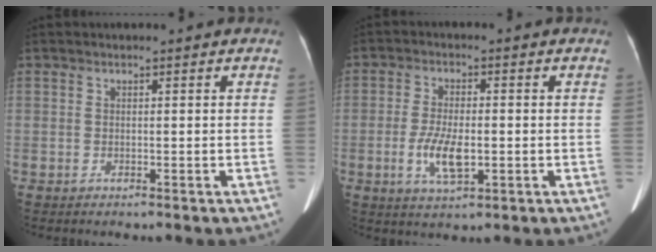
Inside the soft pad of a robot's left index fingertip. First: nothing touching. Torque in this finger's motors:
{"motor_torque": [0.22, 0.20, 0.16, 0.08]}